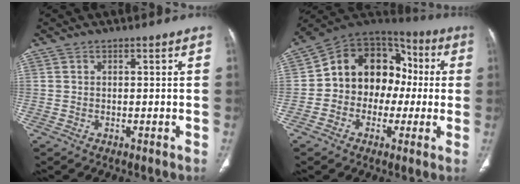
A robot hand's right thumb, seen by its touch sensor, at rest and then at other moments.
{"total": 16.3, "force": [-0.4, 13.0, 9.7], "torque": [-0.100, 0.053, -0.019]}